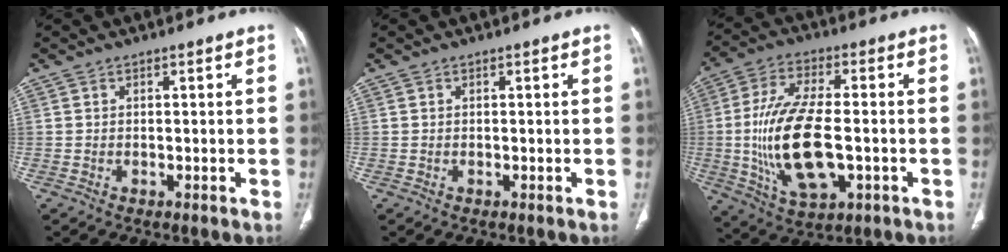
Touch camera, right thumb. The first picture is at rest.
{"total": 0.0}
{"total": 17.7, "force": [-2.2, 8.2, 15.6], "torque": [-0.304, 0.005, -0.031]}